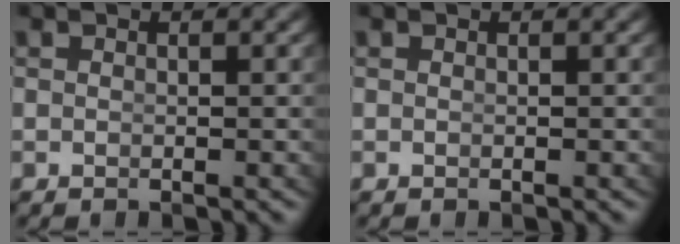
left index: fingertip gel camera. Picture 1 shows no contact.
{"total": 0.0}